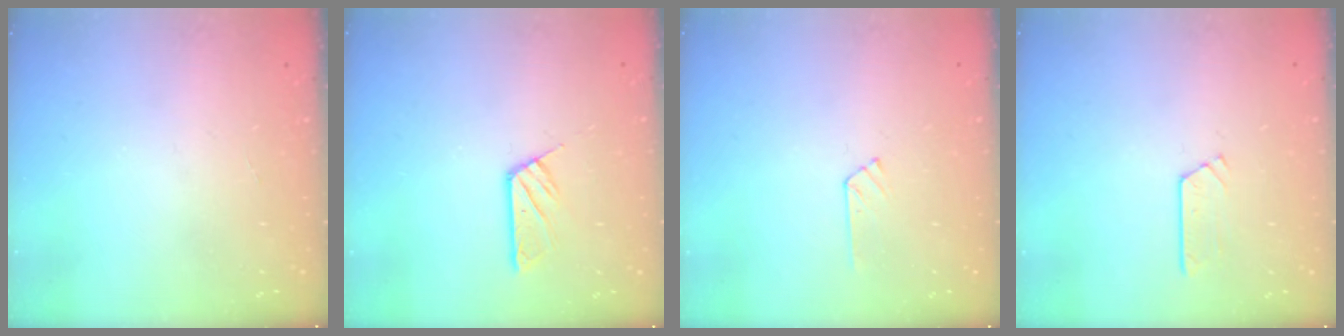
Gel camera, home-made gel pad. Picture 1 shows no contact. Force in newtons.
{"total": 6.2, "press": 6.2, "slide": 0.1}
{"total": 5.1, "press": 5.1, "slide": 0.4}
{"total": 2.8, "press": 2.8, "slide": 0.3}